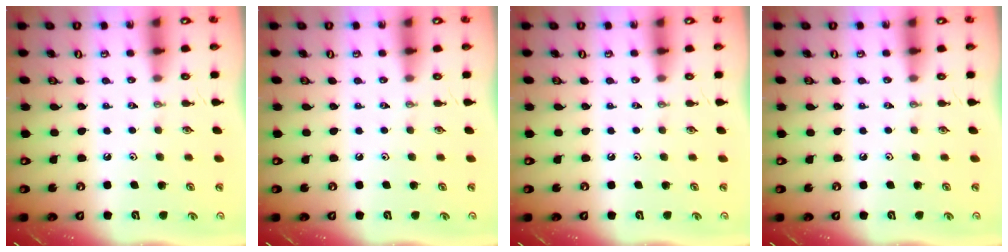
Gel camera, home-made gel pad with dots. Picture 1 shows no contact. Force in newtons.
{"total": 0.0}
{"total": 0.0}
{"total": 0.0}